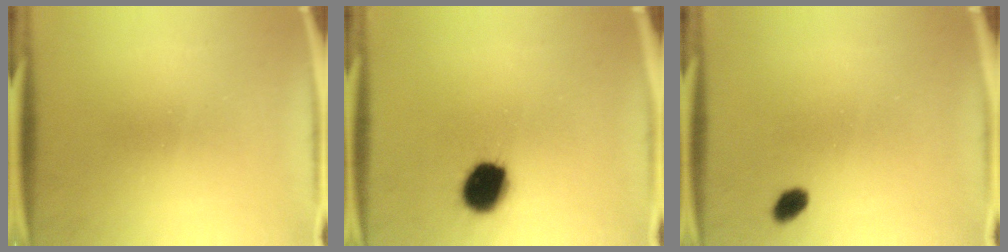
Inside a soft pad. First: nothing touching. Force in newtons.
{"total": 10.7}
{"total": 2.4}